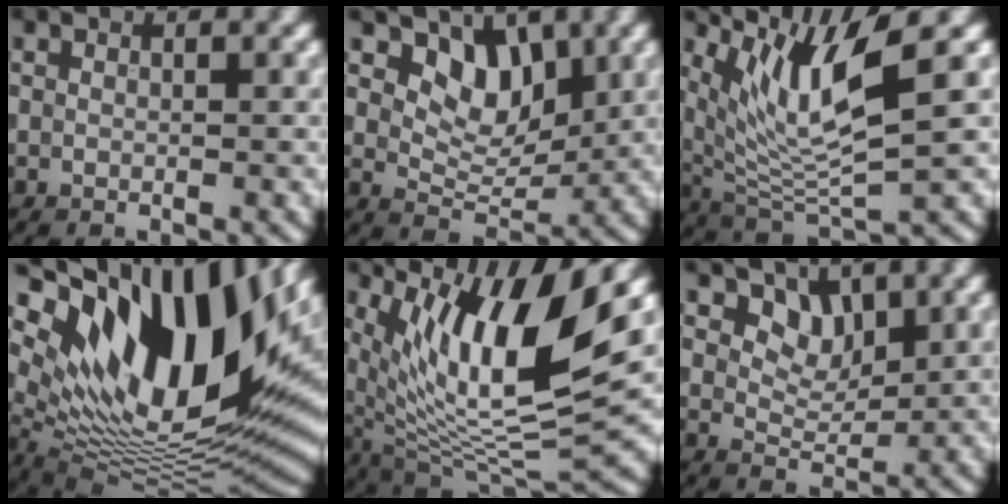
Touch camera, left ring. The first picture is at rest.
{"total": 4.6, "force": [2.4, 2.9, 2.7], "torque": [-0.042, -0.012, 0.035]}
{"total": 7.2, "force": [3.6, 1.5, 6.0], "torque": [-0.122, -0.009, 0.073]}
{"total": 18.1, "force": [7.8, 8.2, 14.1], "torque": [-0.250, 0.002, 0.131]}
{"total": 13.1, "force": [5.0, 4.1, 11.4], "torque": [-0.195, 0.002, 0.089]}
{"total": 3.1, "force": [1.9, 1.9, 1.4], "torque": [-0.030, -0.020, 0.038]}